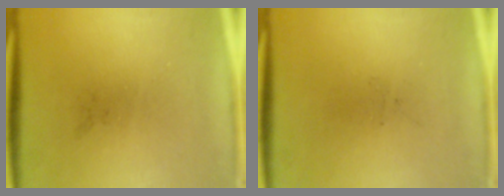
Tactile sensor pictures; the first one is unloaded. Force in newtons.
{"total": 0.0}